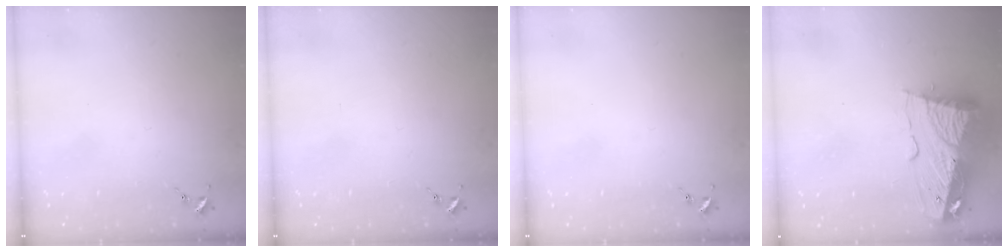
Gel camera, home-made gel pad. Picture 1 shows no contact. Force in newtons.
{"total": 0.0}
{"total": 0.0}
{"total": 13.4, "press": 13.3, "slide": 1.5}